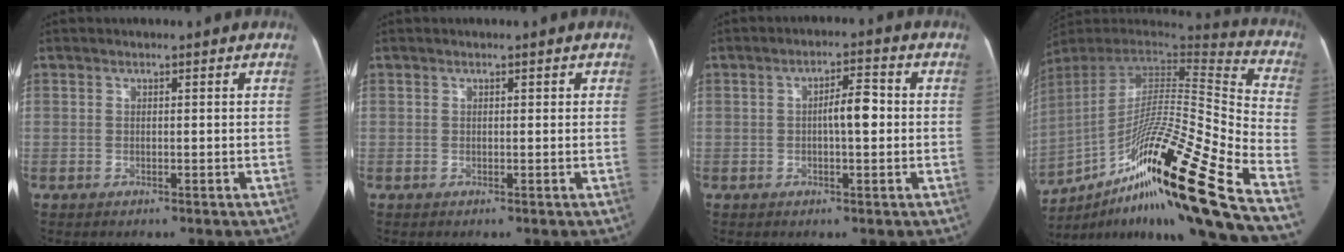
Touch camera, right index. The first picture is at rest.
{"total": 0.6, "force": [0.2, 0.4, 0.3], "torque": [0.003, 0.010, 0.001]}
{"total": 4.6, "force": [-0.1, 1.2, 4.4], "torque": [-0.072, 0.013, -0.004]}
{"total": 31.4, "force": [-17.4, 0.9, 26.1], "torque": [-0.386, -0.017, -0.304]}